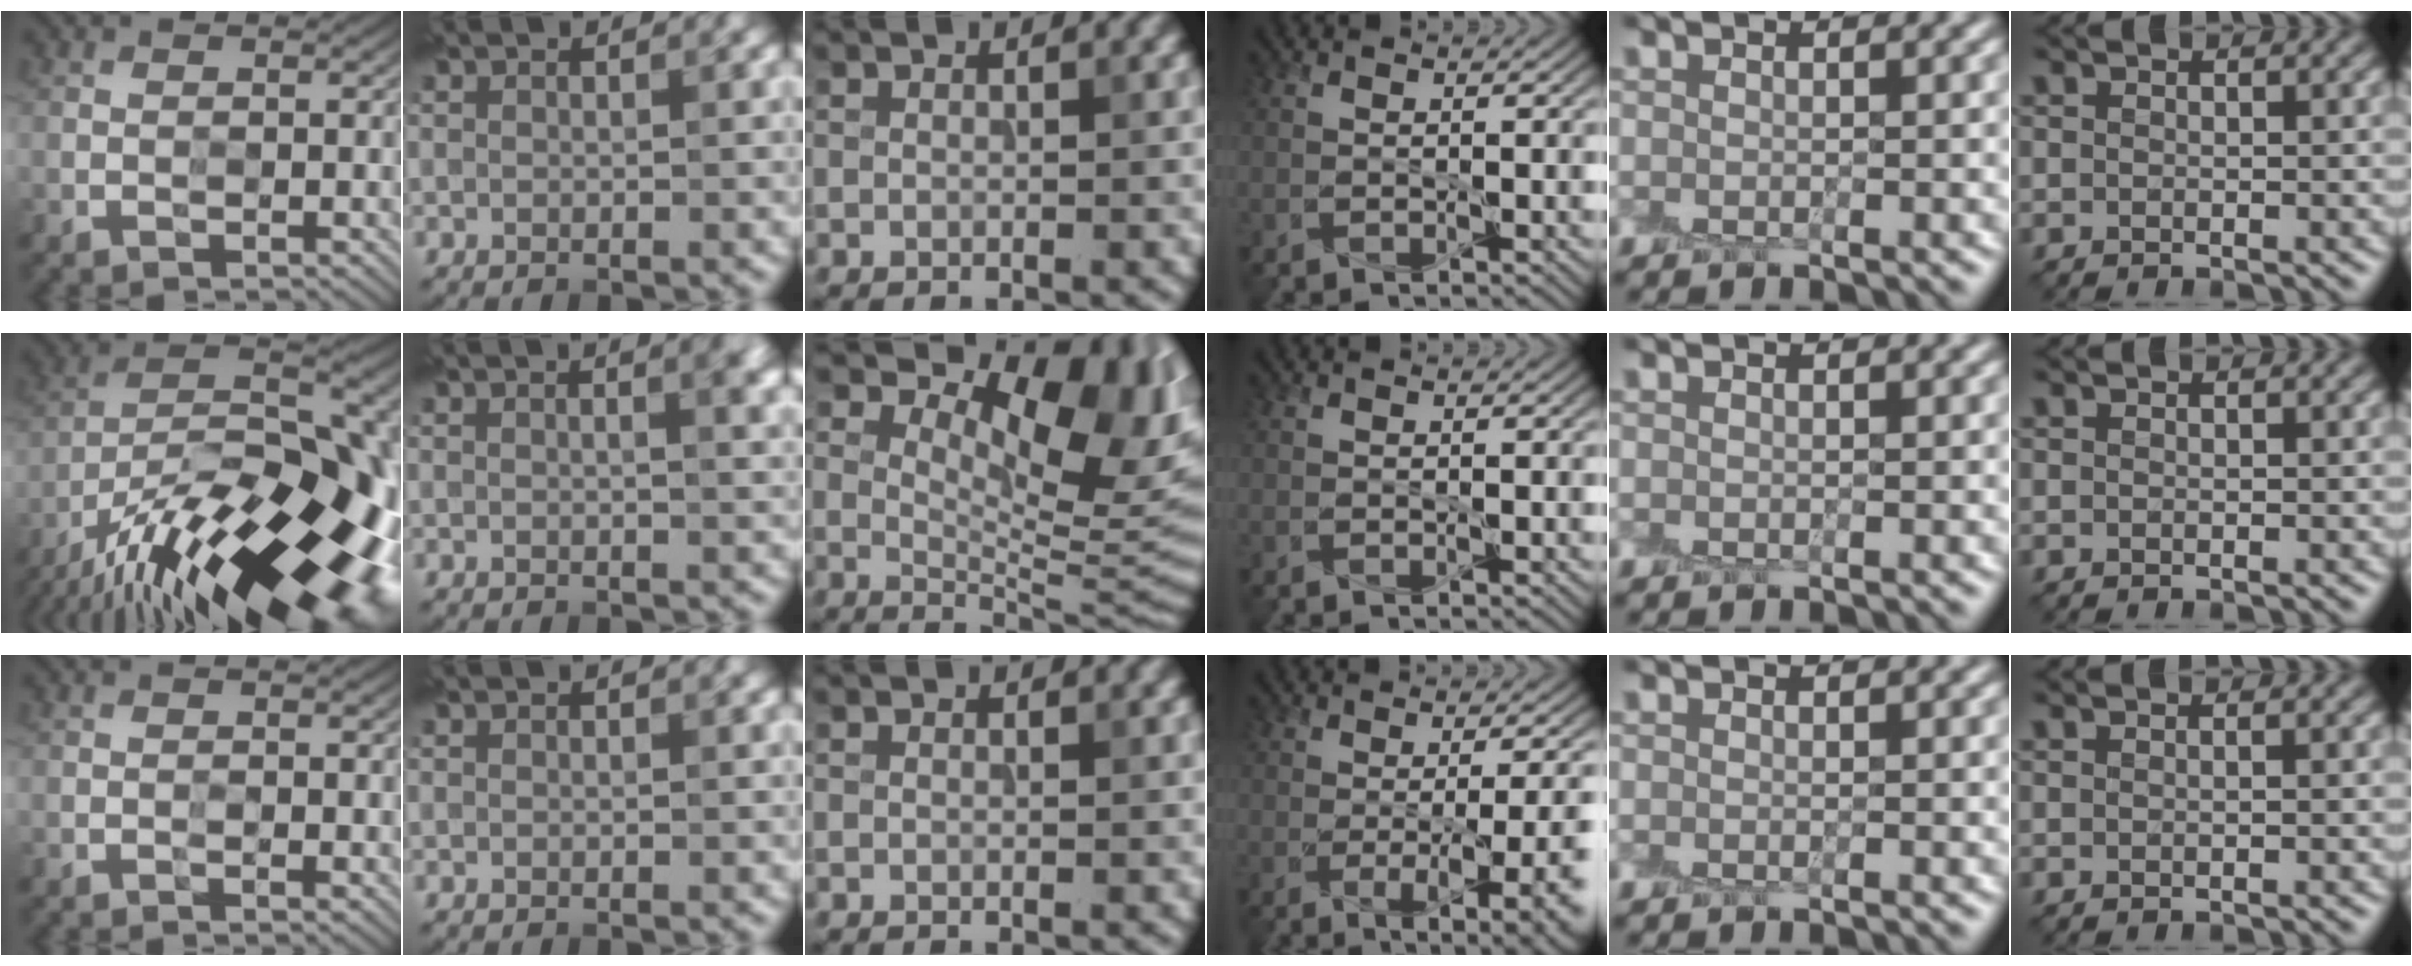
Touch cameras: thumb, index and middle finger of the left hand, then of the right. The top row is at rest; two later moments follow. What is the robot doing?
{"motion": "peel", "object": "cling film"}